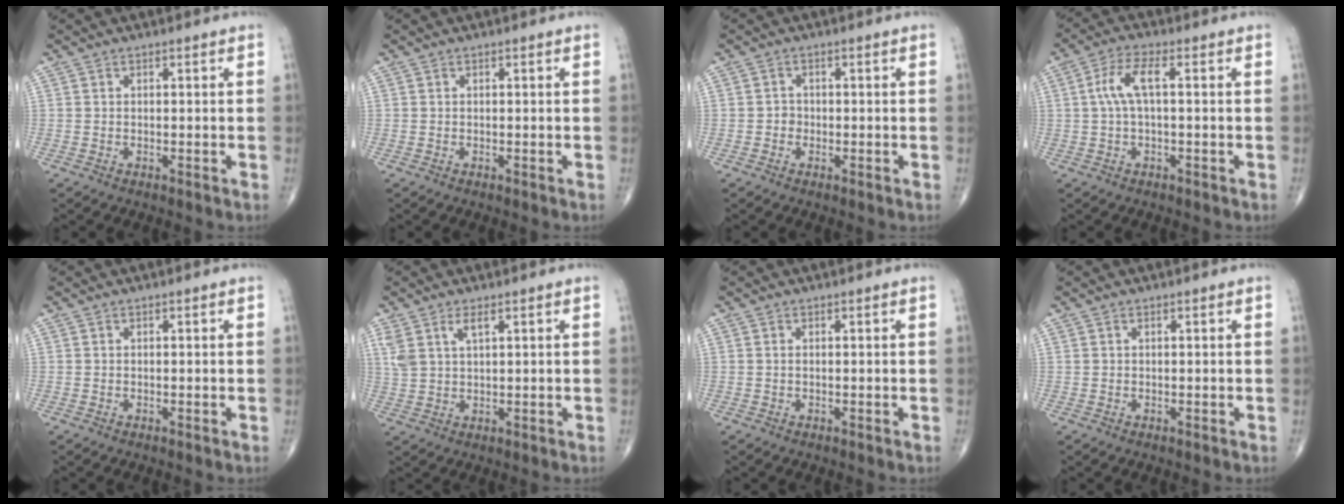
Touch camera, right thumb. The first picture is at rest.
{"total": 0.0}
{"total": 1.4, "force": [-0.5, 1.2, 0.3], "torque": [0.007, 0.006, -0.013]}
{"total": 5.5, "force": [0.6, 1.6, 5.2], "torque": [-0.125, 0.016, 0.010]}
{"total": 0.0}
{"total": 4.5, "force": [2.4, 1.8, 3.3], "torque": [-0.074, -0.002, 0.054]}
{"total": 0.0}
{"total": 0.0}